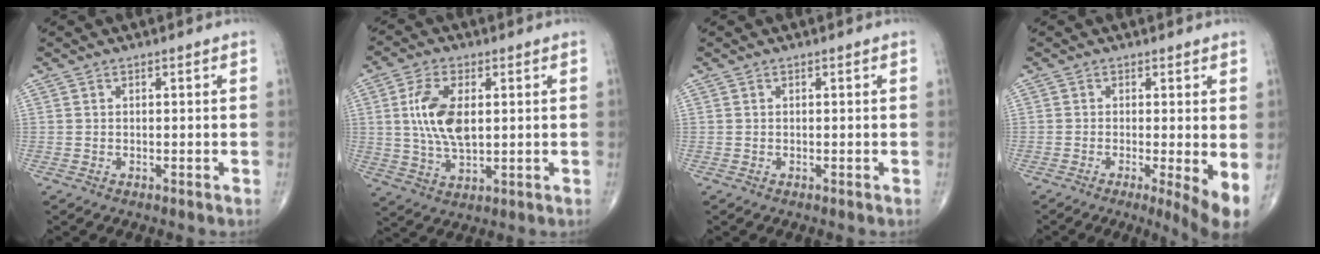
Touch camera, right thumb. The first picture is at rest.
{"total": 10.4, "force": [1.7, 5.2, 8.9], "torque": [-0.181, -0.007, 0.037]}
{"total": 0.0}
{"total": 6.2, "force": [-0.8, 1.2, 6.0], "torque": [-0.096, -0.019, -0.017]}